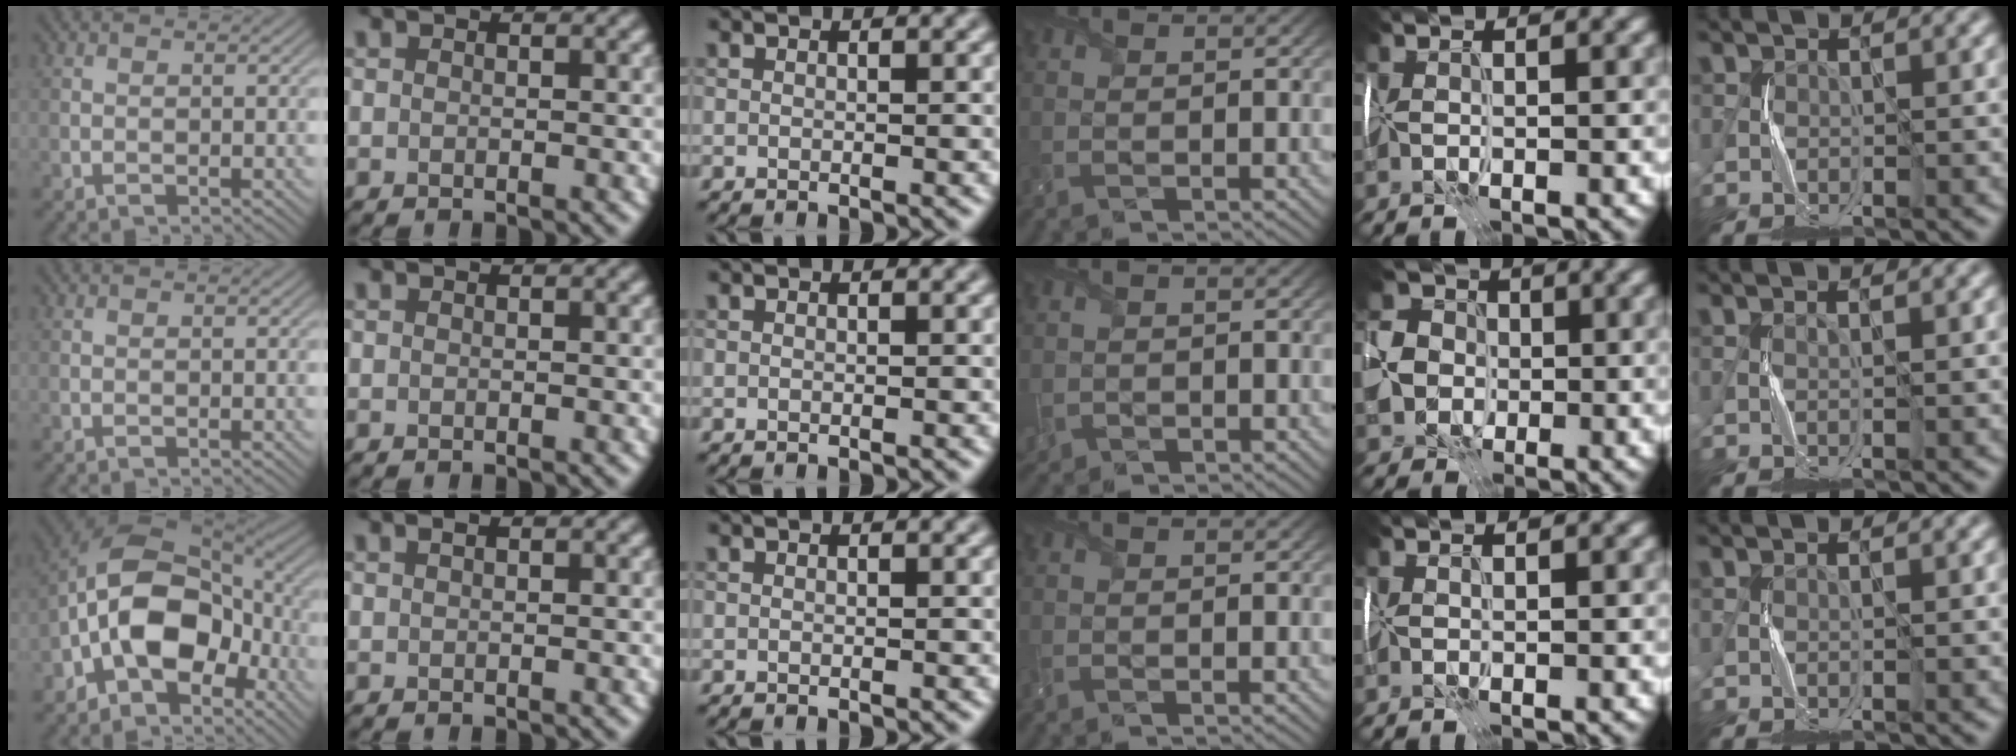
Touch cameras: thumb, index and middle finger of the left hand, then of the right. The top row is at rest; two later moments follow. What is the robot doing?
{"motion": "wrap", "object": "felt sheet"}